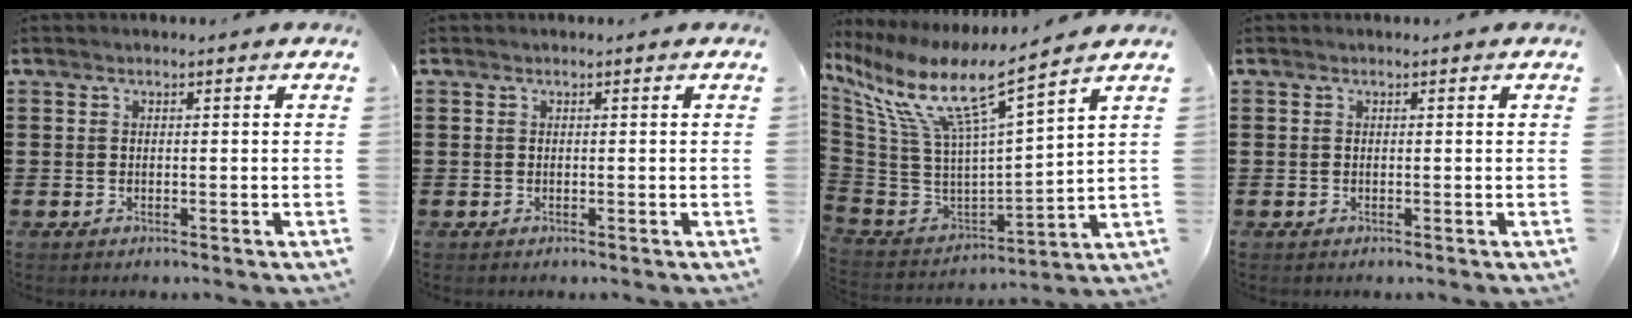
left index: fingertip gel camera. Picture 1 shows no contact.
{"total": 0.0}
{"total": 11.5, "force": [6.6, 2.0, 9.2], "torque": [-0.203, -0.046, 0.103]}
{"total": 0.0}